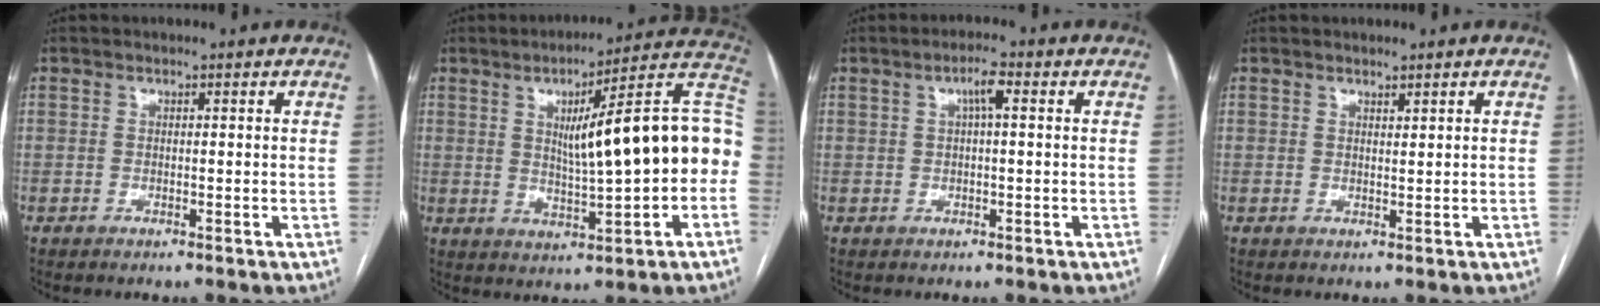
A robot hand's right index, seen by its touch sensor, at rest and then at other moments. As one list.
[{"total": 17.4, "force": [0.8, 2.3, 17.3], "torque": [-0.235, 0.037, 0.012]}, {"total": 2.8, "force": [0.9, 0.5, 2.6], "torque": [-0.044, 0.011, 0.014]}, {"total": 0.9, "force": [0.9, 0.1, 0.1], "torque": [-0.001, -0.004, 0.016]}]